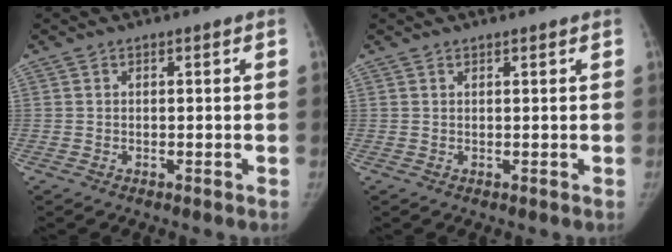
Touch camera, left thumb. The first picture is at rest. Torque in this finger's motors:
{"motor_torque": [0.26, -0.12, -0.02, -0.46, 0.01]}